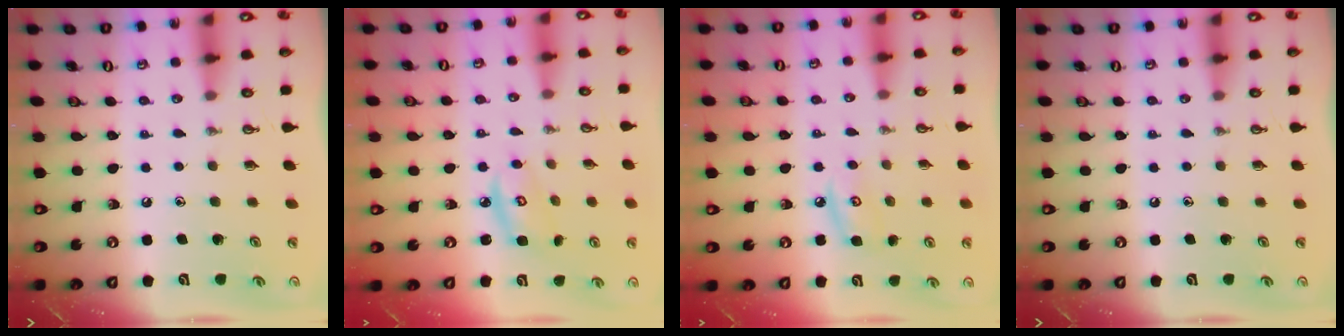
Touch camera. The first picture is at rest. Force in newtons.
{"total": 5.0, "press": 5.0, "slide": 0.3}
{"total": 6.2, "press": 6.2, "slide": 0.6}
{"total": 0.0}